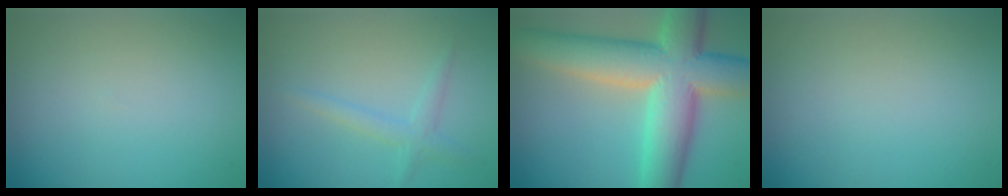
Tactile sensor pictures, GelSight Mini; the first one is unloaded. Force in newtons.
{"total": 1.6, "press": 1.6, "slide": 0.1}
{"total": 12.5, "press": 12.5, "slide": 0.7}
{"total": 0.0}